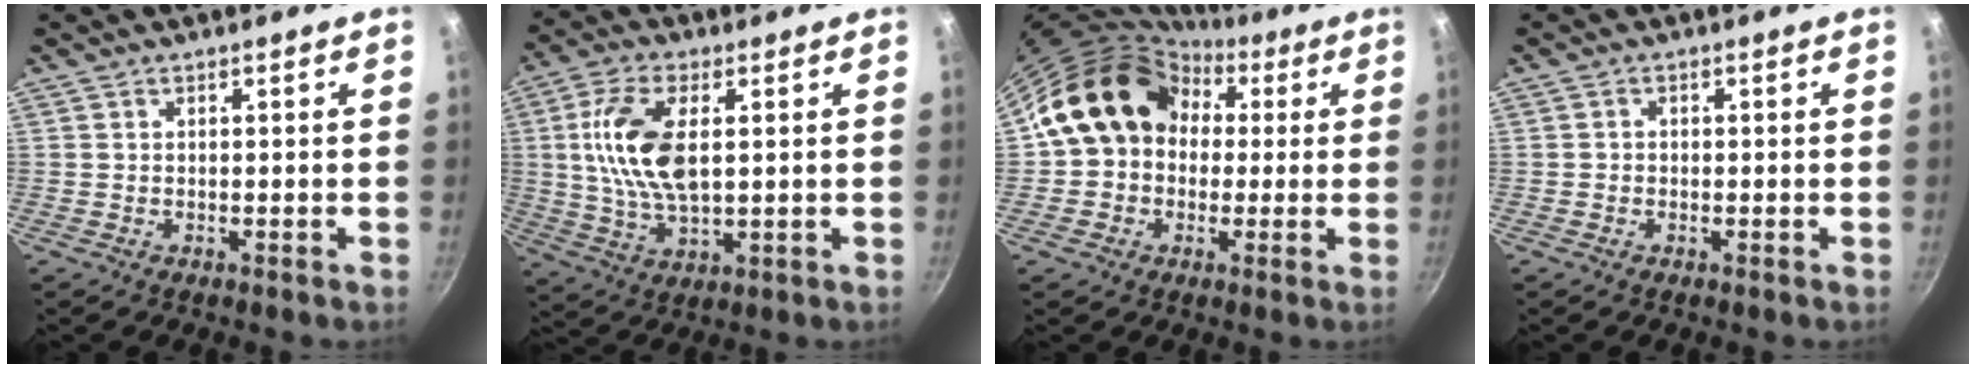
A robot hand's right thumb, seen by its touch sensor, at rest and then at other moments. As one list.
[{"total": 13.2, "force": [2.1, 6.7, 11.2], "torque": [-0.211, 0.003, 0.039]}, {"total": 14.9, "force": [2.7, 12.4, 7.8], "torque": [-0.092, 0.039, 0.034]}, {"total": 0.8, "force": [-0.2, 0.7, 0.3], "torque": [-0.005, 0.002, -0.005]}]